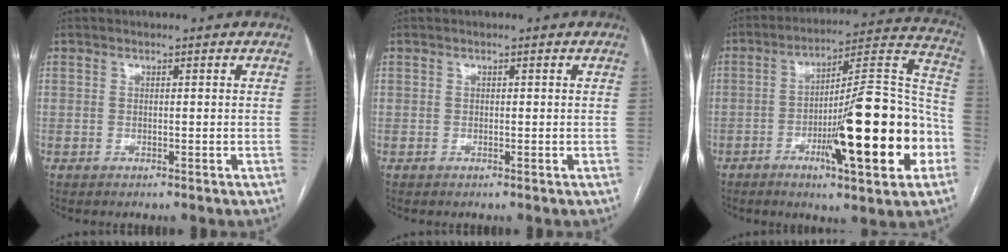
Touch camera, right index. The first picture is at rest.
{"total": 0.0}
{"total": 21.9, "force": [-6.7, 2.9, 20.7], "torque": [-0.276, 0.010, -0.098]}